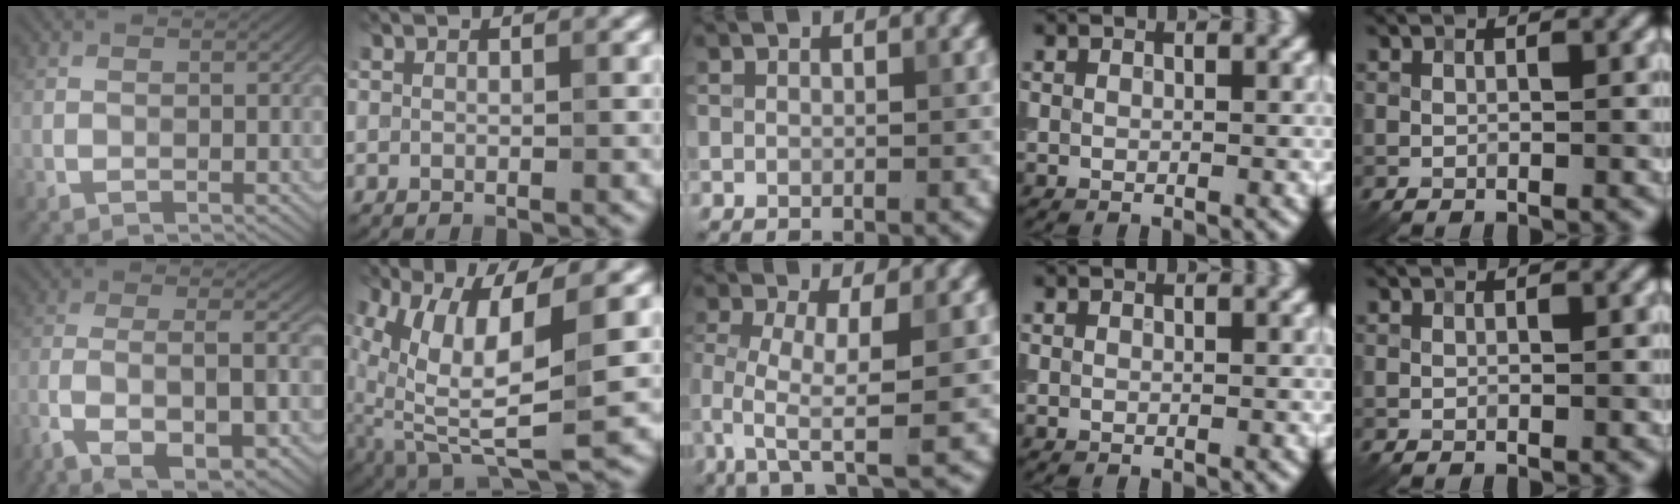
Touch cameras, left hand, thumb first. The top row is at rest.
{"thumb": {"total": 13.2, "force": [-7.7, 4.7, 9.6], "torque": [-0.195, -0.013, -0.139]}, "index": {"total": 9.1, "force": [0.4, 3.3, 8.5], "torque": [-0.180, -0.025, 0.026]}, "middle": {"total": 5.6, "force": [-1.3, 1.7, 5.2], "torque": [-0.108, -0.010, -0.027]}}